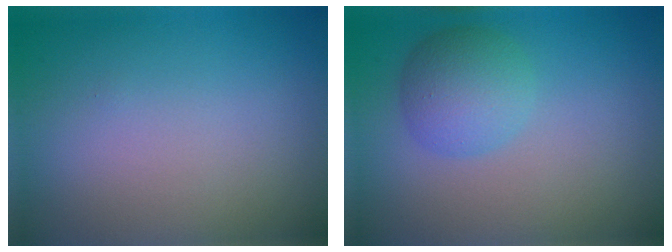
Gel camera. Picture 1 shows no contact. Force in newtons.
{"total": 3.5, "press": 3.5, "slide": 0.2}